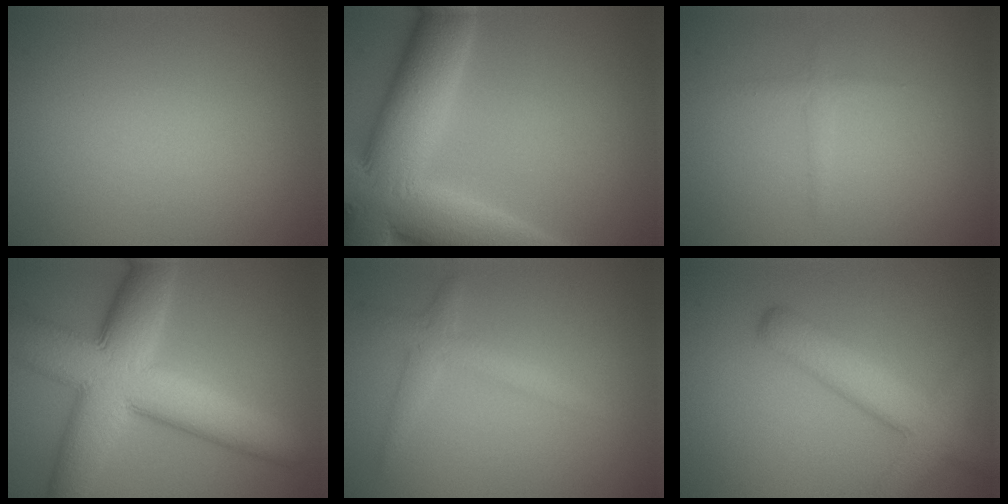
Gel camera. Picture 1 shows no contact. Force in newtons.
{"total": 13.4, "press": 13.3, "slide": 1.1}
{"total": 0.9, "press": 0.9, "slide": 0.0}
{"total": 12.1, "press": 12.1, "slide": 0.3}
{"total": 2.2, "press": 2.2, "slide": 0.1}
{"total": 5.5, "press": 5.5, "slide": 0.2}